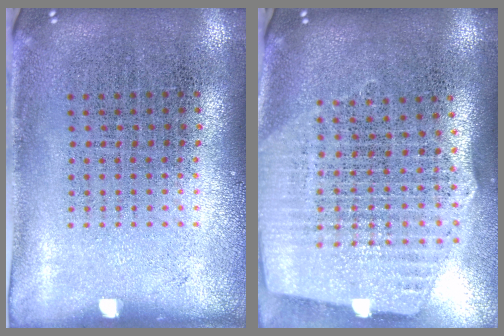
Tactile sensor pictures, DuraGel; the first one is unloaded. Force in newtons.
{"total": 2.6, "press": 2.2, "slide": 1.4}